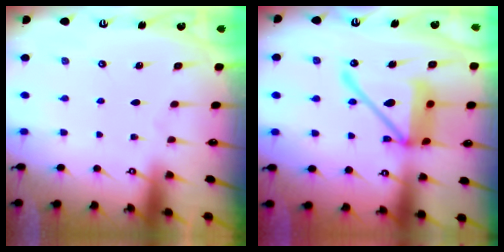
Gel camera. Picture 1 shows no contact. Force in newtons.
{"total": 17.7, "press": 17.5, "slide": 2.5}